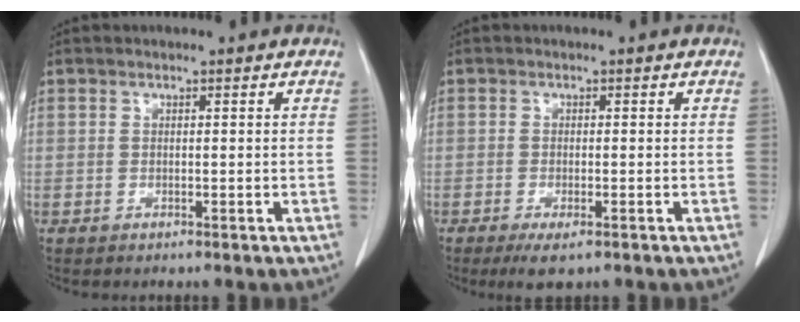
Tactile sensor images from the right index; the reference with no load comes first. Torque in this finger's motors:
{"motor_torque": [0.42, -0.31, 0.07, 0.05]}